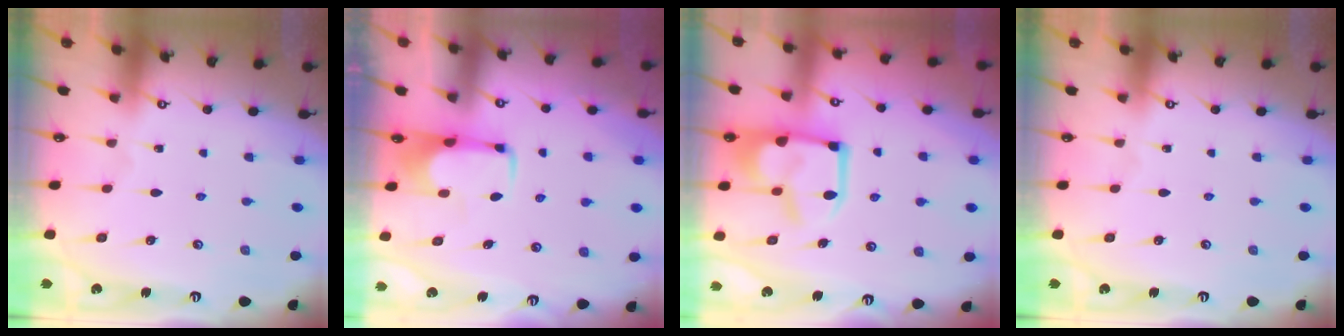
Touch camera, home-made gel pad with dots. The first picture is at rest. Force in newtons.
{"total": 2.0, "press": 2.0, "slide": 0.4}
{"total": 10.4, "press": 10.3, "slide": 1.4}
{"total": 0.0}